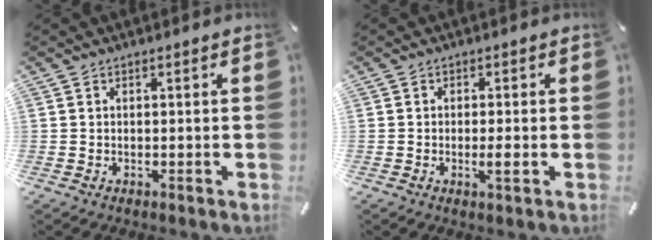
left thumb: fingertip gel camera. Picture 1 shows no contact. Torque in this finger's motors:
{"motor_torque": [0.29, 0.62, 0.34, -0.29, 0.11]}